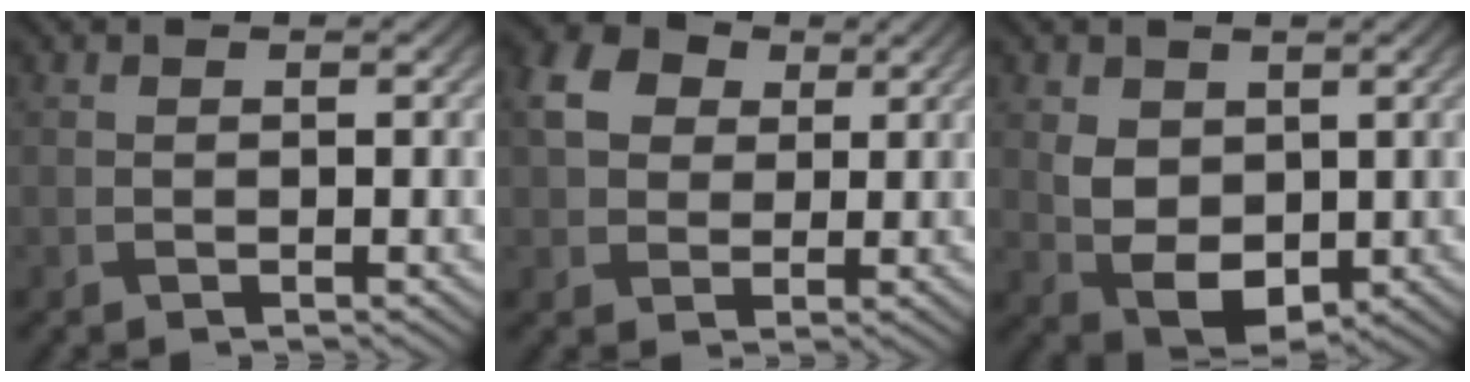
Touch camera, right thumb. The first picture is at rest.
{"total": 6.8, "force": [2.3, 5.3, 3.6], "torque": [-0.099, 0.013, 0.033]}
{"total": 6.0, "force": [0.9, 4.4, 4.1], "torque": [-0.093, -0.011, 0.025]}